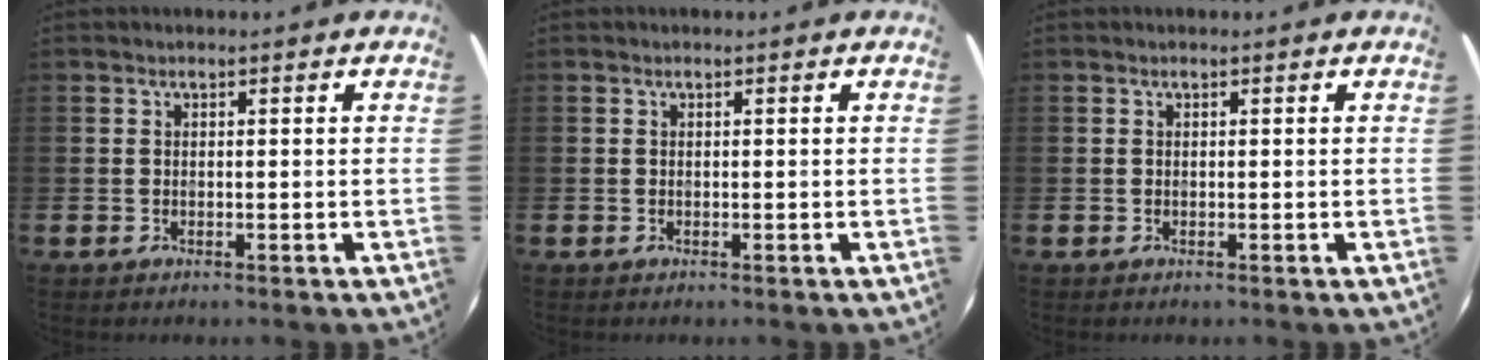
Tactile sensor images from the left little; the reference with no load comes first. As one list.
[{"total": 0.0}, {"total": 0.0}]